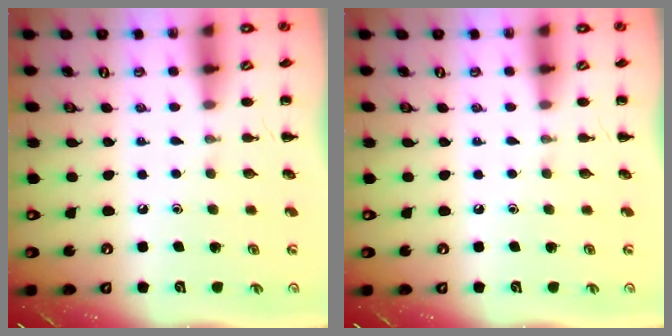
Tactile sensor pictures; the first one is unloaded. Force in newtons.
{"total": 0.0}